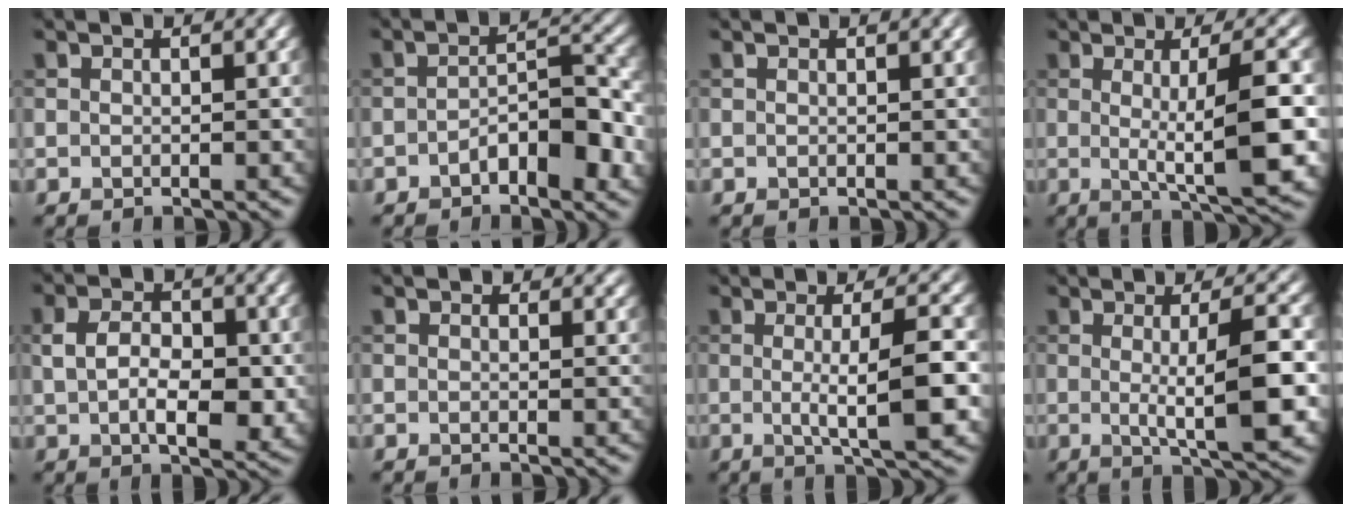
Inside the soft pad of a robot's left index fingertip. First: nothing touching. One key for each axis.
{"total": 4.9, "fx": -1.7, "fy": 2.2, "fz": 4.1, "tx": -0.062, "ty": 0.009, "tz": -0.028}
{"total": 0.6, "fx": 0.4, "fy": 0.1, "fz": 0.4, "tx": -0.003, "ty": 0.005, "tz": 0.006}
{"total": 7.7, "fx": -0.1, "fy": 1.5, "fz": 7.5, "tx": -0.100, "ty": -0.004, "tz": 0.002}
{"total": 5.8, "fx": 0.1, "fy": 3.4, "fz": 4.8, "tx": -0.080, "ty": -0.005, "tz": 0.001}
{"total": 1.0, "fx": 0.5, "fy": 0.7, "fz": 0.4, "tx": -0.003, "ty": -0.004, "tz": 0.004}
{"total": 6.2, "fx": -0.3, "fy": 1.2, "fz": 6.1, "tx": -0.087, "ty": -0.004, "tz": -0.003}
{"total": 7.0, "fx": -0.2, "fy": 1.4, "fz": 6.8, "tx": -0.094, "ty": -0.005, "tz": -0.001}